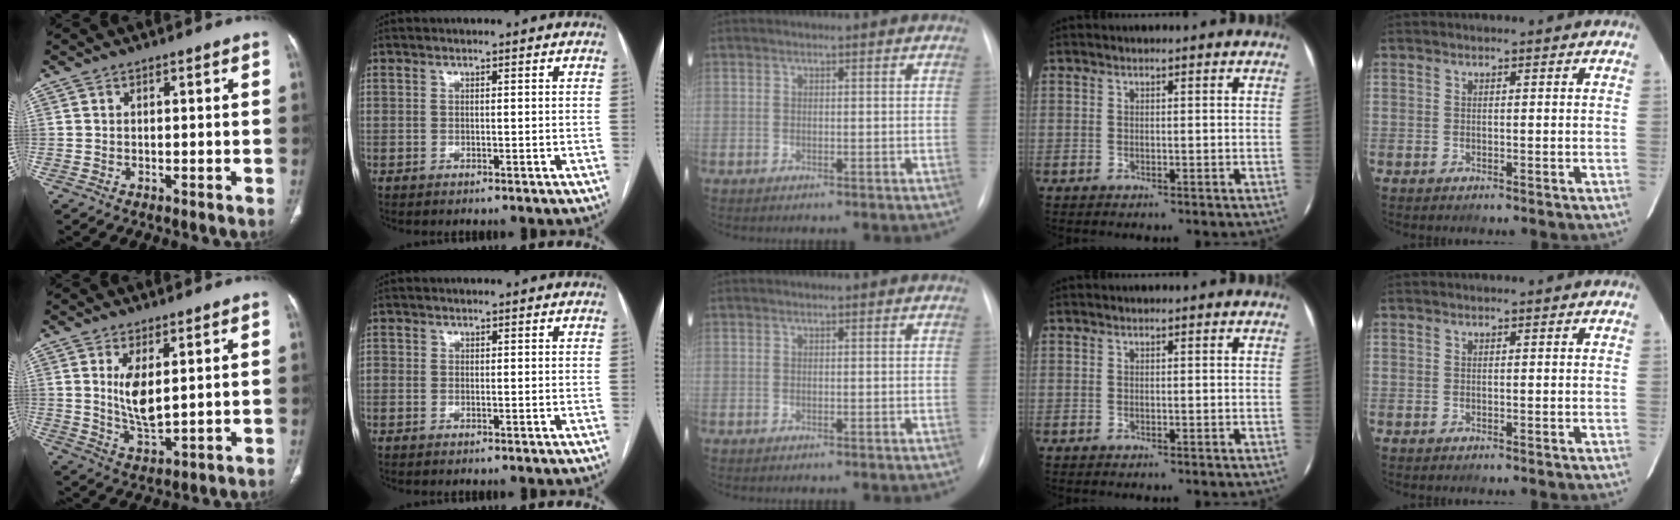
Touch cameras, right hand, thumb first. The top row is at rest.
{"thumb": {"total": 6.9, "force": [2.0, 2.6, 6.0], "torque": [-0.112, -0.028, 0.051]}, "index": {"total": 0.7, "force": [-0.1, 0.5, 0.5], "torque": [-0.010, 0.004, -0.002]}}